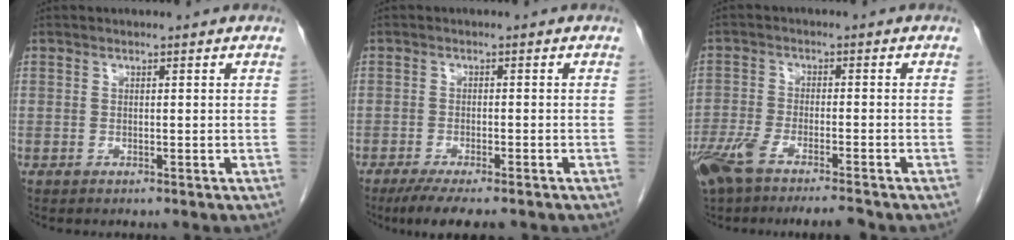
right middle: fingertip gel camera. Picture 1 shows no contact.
{"total": 7.4, "force": [-5.8, 1.4, 4.4], "torque": [-0.064, -0.014, -0.087]}
{"total": 10.0, "force": [-7.8, 1.6, 6.1], "torque": [-0.113, -0.011, -0.135]}